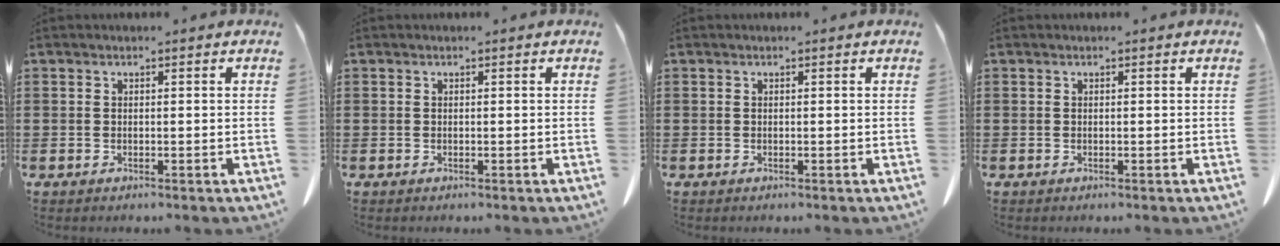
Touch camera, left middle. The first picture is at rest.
{"total": 0.0}
{"total": 0.0}
{"total": 0.0}